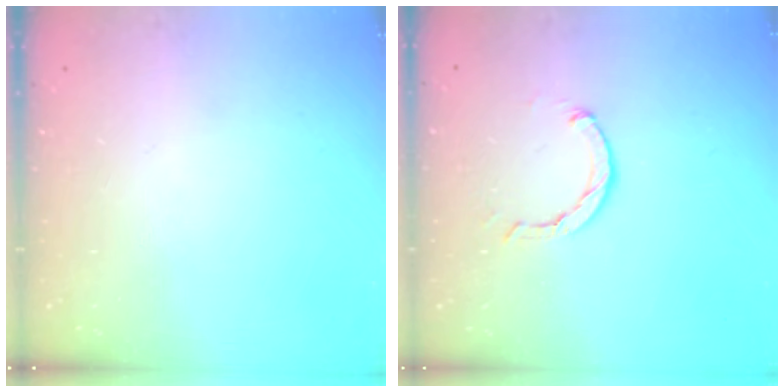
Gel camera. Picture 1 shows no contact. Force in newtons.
{"total": 2.1, "press": 2.1, "slide": 0.3}